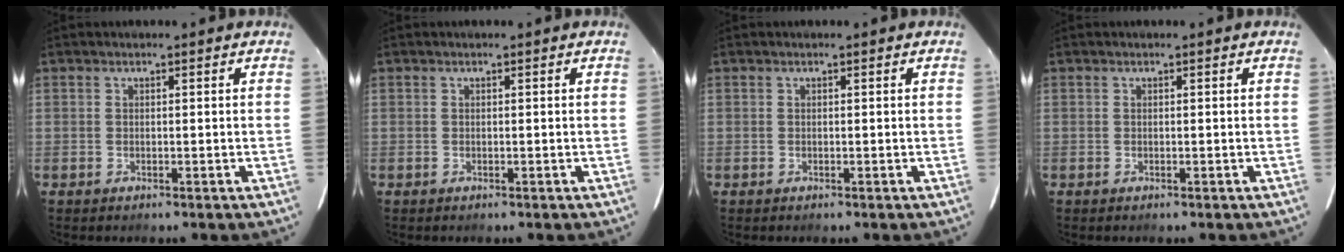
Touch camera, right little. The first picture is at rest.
{"total": 0.0}
{"total": 0.0}
{"total": 0.0}